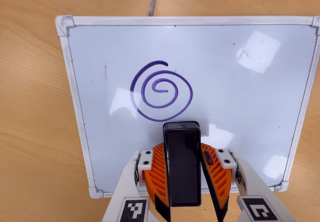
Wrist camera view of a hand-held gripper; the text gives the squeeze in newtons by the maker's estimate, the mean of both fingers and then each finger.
{"total": 5.7, "left": 5.2, "right": 6.2}